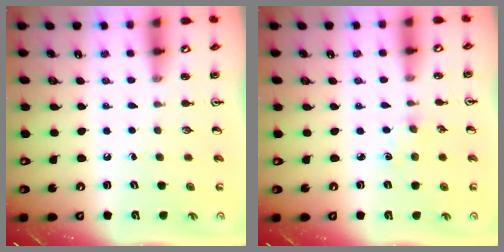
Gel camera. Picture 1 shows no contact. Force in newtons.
{"total": 2.4, "press": 2.4, "slide": 0.4}